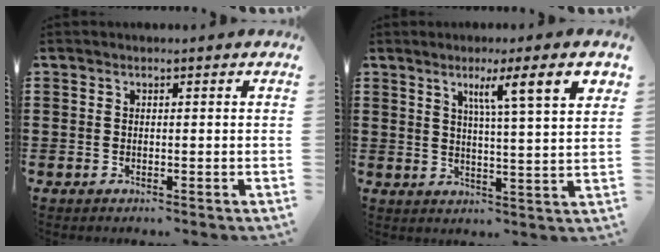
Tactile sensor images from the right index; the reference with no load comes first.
{"total": 7.8, "force": [4.0, 0.5, 6.7], "torque": [-0.116, -0.007, 0.058]}